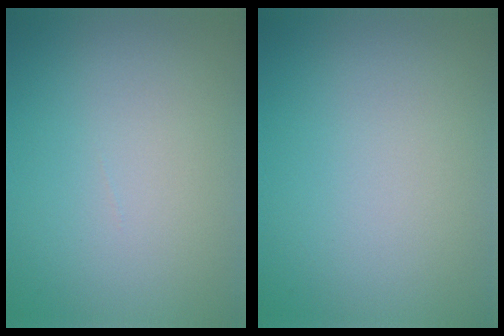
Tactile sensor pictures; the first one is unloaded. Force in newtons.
{"total": 0.0}